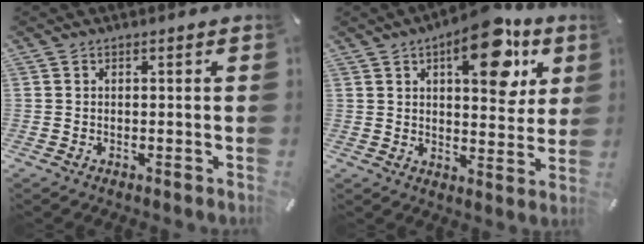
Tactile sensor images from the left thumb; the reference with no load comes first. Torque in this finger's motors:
{"motor_torque": [1.33, 1.88, 1.84, -0.93, 0.43]}